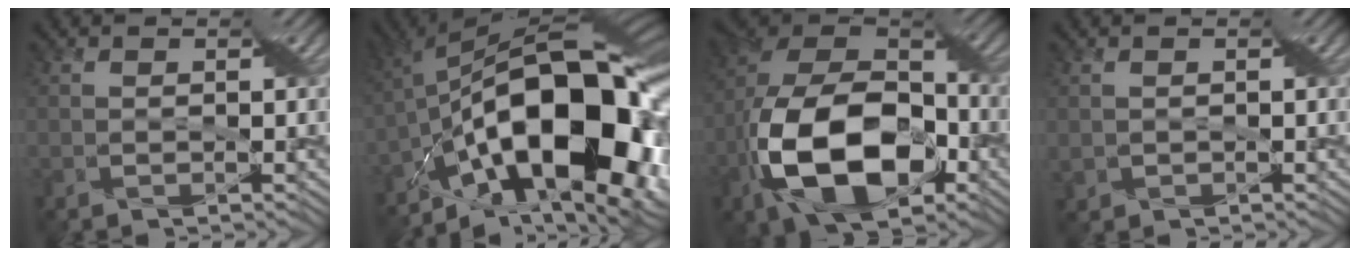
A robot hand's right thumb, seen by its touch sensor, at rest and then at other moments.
{"total": 19.5, "force": [-6.7, 8.7, 16.0], "torque": [-0.247, 0.001, -0.113]}
{"total": 16.9, "force": [-6.0, 9.9, 12.3], "torque": [-0.261, -0.024, -0.121]}
{"total": 0.9, "force": [0.0, 0.9, -0.2], "torque": [-0.009, -0.002, 0.000]}